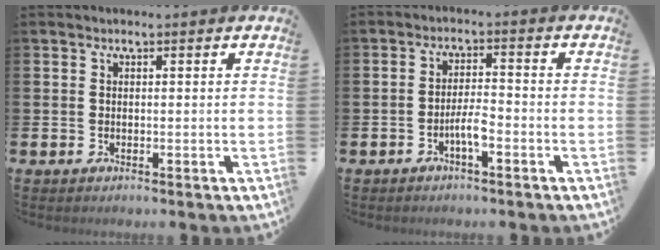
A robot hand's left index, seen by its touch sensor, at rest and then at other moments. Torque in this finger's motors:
{"motor_torque": [0.36, 0.25, 0.05, 0.09]}